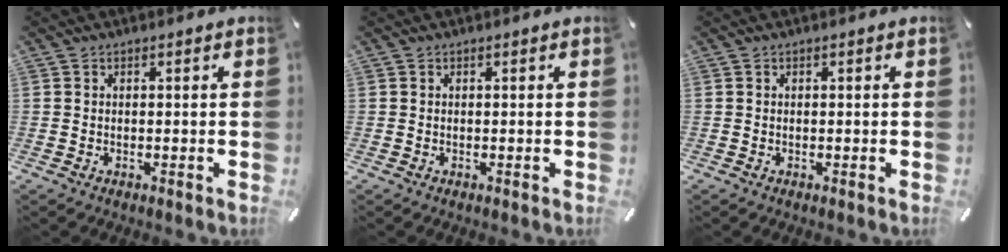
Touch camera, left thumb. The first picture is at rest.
{"total": 0.0}
{"total": 0.0}